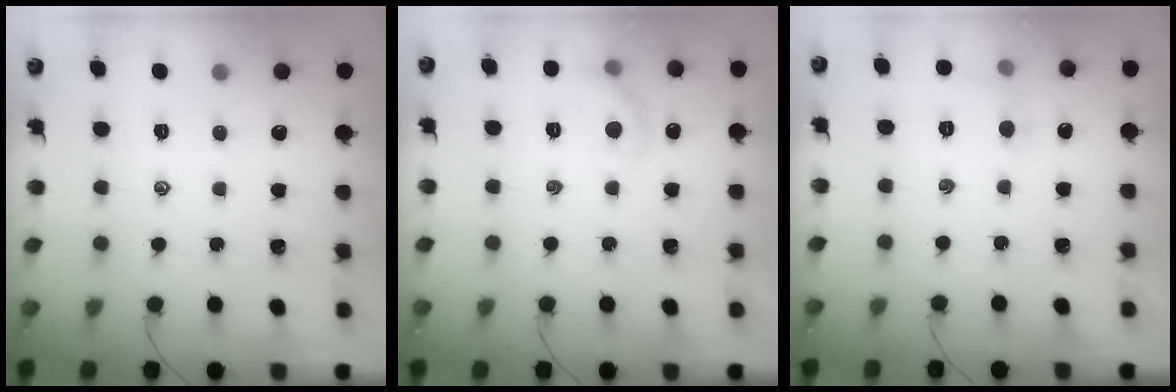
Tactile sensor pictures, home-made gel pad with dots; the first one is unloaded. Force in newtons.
{"total": 6.8, "press": 6.7, "slide": 1.2}
{"total": 5.0, "press": 4.8, "slide": 1.6}